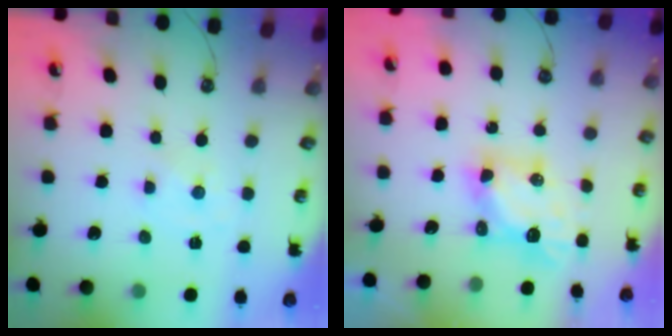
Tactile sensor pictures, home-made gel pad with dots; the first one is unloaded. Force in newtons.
{"total": 6.3, "press": 6.3, "slide": 0.2}